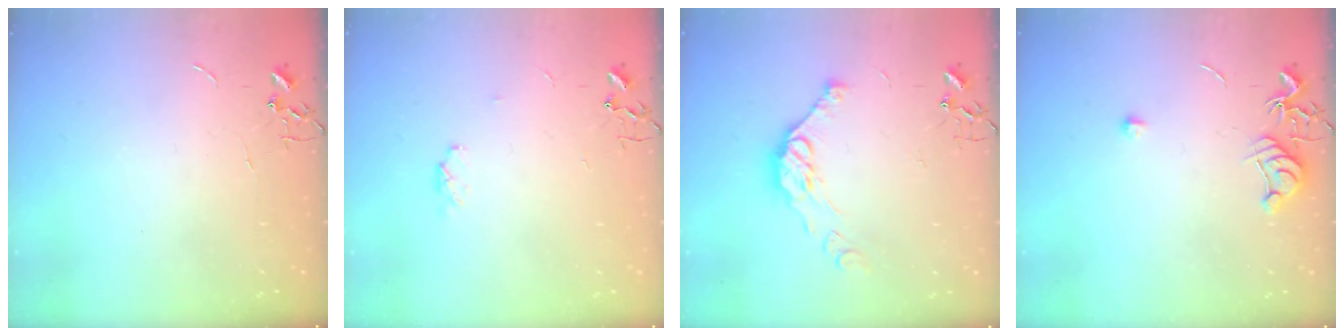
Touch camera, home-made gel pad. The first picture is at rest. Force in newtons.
{"total": 3.9, "press": 3.8, "slide": 0.8}
{"total": 11.1, "press": 11.1, "slide": 0.8}
{"total": 8.1, "press": 8.1, "slide": 0.4}